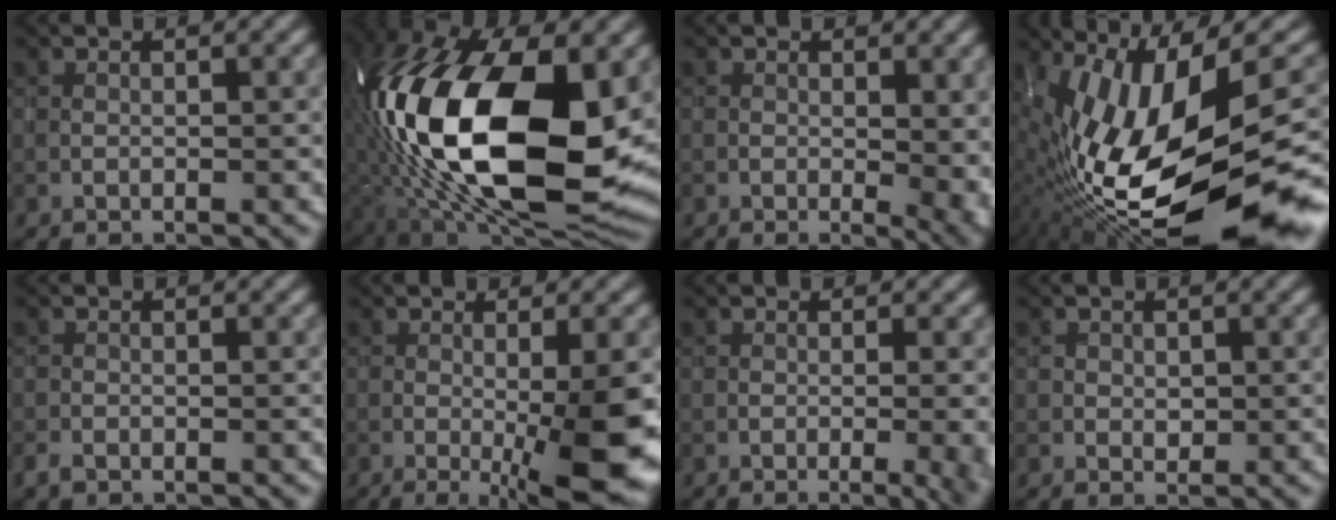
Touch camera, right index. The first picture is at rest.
{"total": 19.6, "force": [0.3, 10.2, 16.7], "torque": [-0.334, -0.022, 0.000]}
{"total": 5.5, "force": [-0.6, 2.8, 4.8], "torque": [-0.039, -0.007, 0.001]}
{"total": 18.3, "force": [-3.4, 5.8, 17.0], "torque": [-0.296, -0.038, -0.043]}
{"total": 1.1, "force": [-0.9, 0.6, 0.3], "torque": [-0.007, -0.002, -0.021]}
{"total": 10.1, "force": [-2.7, 2.2, 9.5], "torque": [-0.144, -0.014, -0.033]}
{"total": 7.7, "force": [-2.4, 3.5, 6.5], "torque": [-0.042, -0.002, -0.019]}
{"total": 1.0, "force": [0.2, 0.8, 0.5], "torque": [-0.008, -0.005, 0.003]}